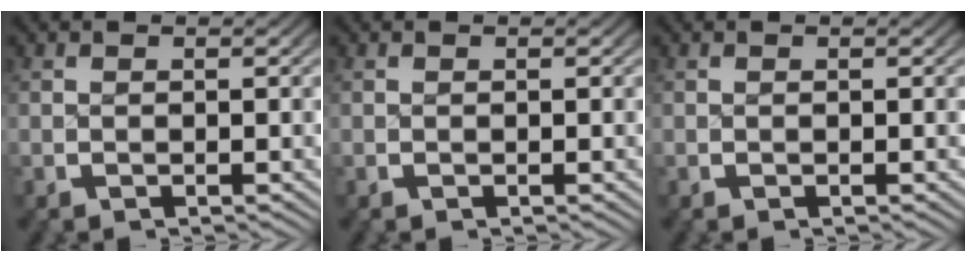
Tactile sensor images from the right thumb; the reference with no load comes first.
{"total": 0.0}
{"total": 0.0}